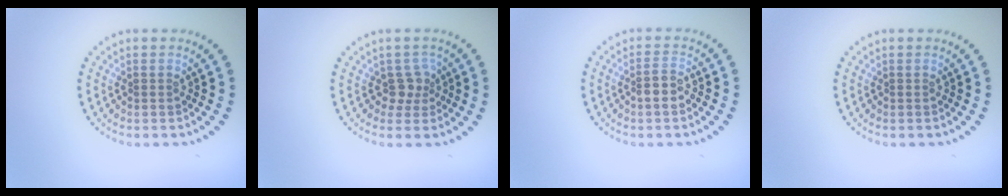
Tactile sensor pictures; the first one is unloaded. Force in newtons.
{"total": 1.8, "press": 1.4, "slide": 1.1}
{"total": 1.8, "press": 1.7, "slide": 0.6}
{"total": 0.0}